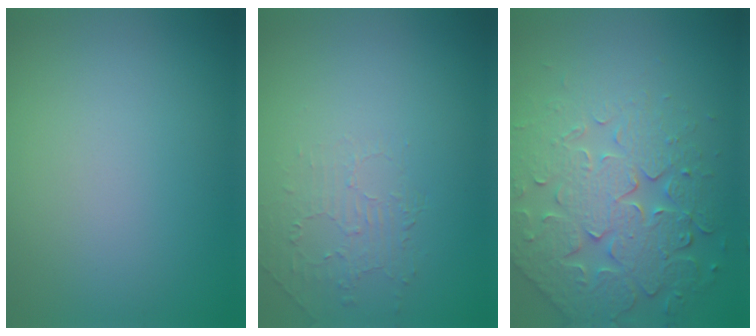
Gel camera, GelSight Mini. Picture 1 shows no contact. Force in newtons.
{"total": 1.9, "press": 0.3, "slide": 1.9}
{"total": 6.4, "press": 5.5, "slide": 3.4}